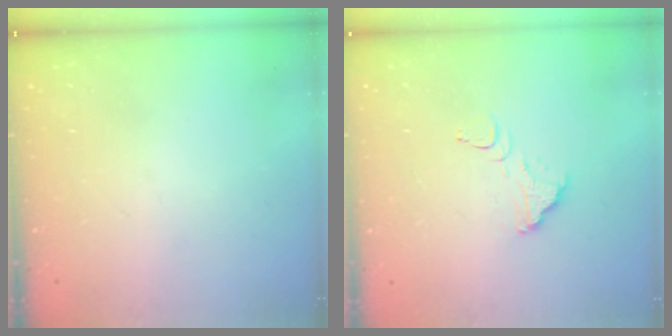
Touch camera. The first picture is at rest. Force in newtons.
{"total": 2.6, "press": 2.6, "slide": 0.2}